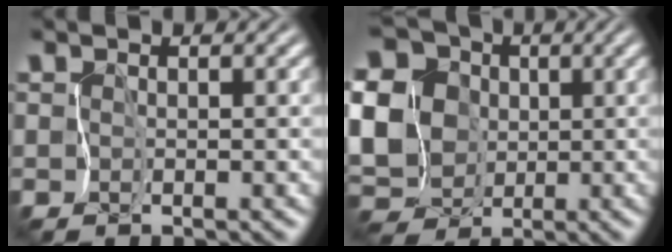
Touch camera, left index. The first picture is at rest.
{"total": 13.7, "force": [-0.4, 12.1, 6.5], "torque": [-0.148, 0.017, -0.037]}